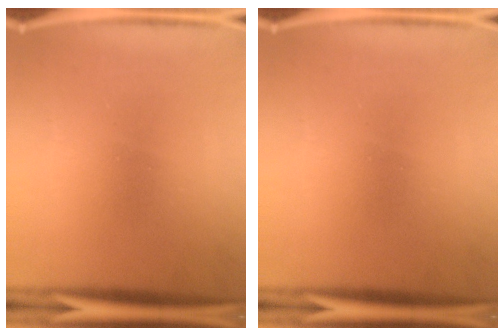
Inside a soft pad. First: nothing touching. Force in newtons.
{"total": 0.0}